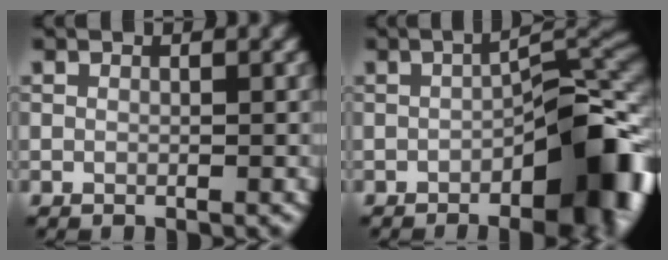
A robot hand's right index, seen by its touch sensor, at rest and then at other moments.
{"total": 11.4, "force": [-4.1, 4.7, 9.5], "torque": [-0.089, 0.019, -0.063]}